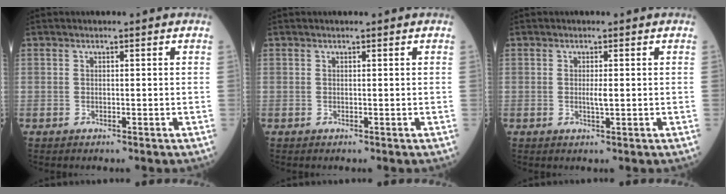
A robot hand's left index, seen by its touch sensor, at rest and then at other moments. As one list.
[{"total": 1.0, "force": [0.9, 0.0, 0.3], "torque": [-0.007, 0.008, 0.014]}, {"total": 1.4, "force": [0.2, 0.1, 1.4], "torque": [-0.030, -0.002, 0.003]}]